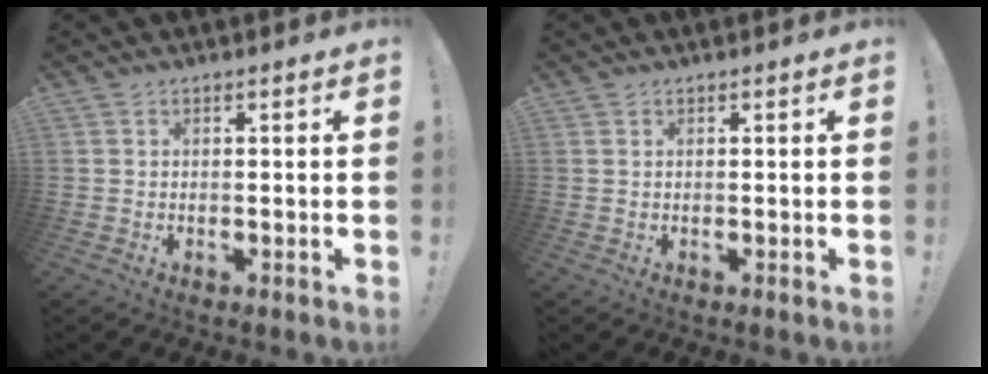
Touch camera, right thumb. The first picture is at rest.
{"total": 0.0}